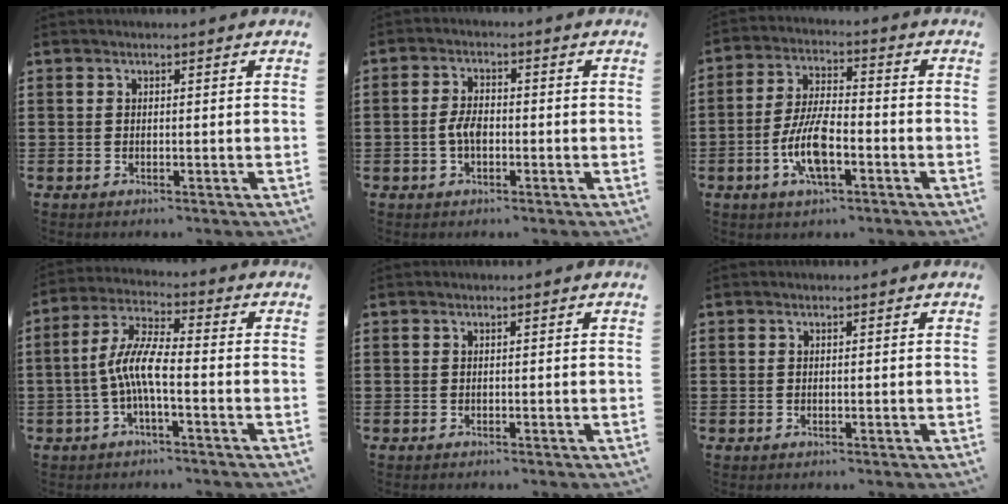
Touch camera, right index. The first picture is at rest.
{"total": 3.4, "force": [-0.7, 1.7, 2.9], "torque": [-0.071, -0.004, -0.016]}
{"total": 8.9, "force": [-3.0, 3.1, 7.8], "torque": [-0.177, -0.012, -0.060]}
{"total": 7.3, "force": [-2.1, 1.7, 6.8], "torque": [-0.154, -0.006, -0.046]}
{"total": 0.0}
{"total": 0.0}